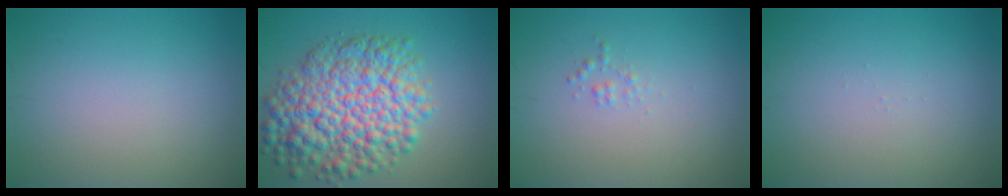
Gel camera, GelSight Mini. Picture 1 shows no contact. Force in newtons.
{"total": 9.9, "press": 9.9, "slide": 0.3}
{"total": 0.7, "press": 0.7, "slide": 0.0}
{"total": 0.0}